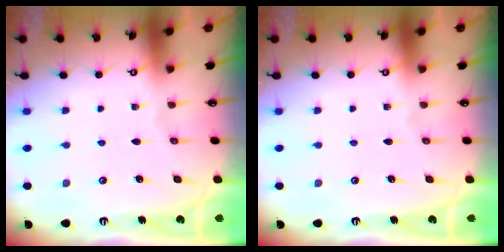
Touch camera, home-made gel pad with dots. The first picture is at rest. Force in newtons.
{"total": 0.0}